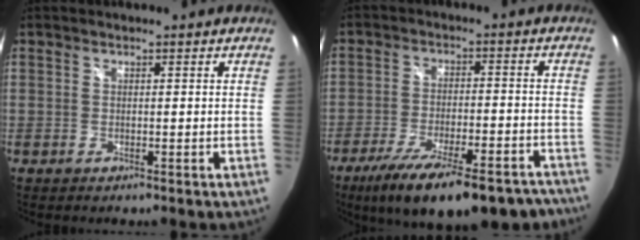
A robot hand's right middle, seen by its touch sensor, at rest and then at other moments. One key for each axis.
{"total": 22.5, "fx": -17.2, "fy": 7.0, "fz": 12.7, "tx": -0.222, "ty": -0.040, "tz": -0.243}